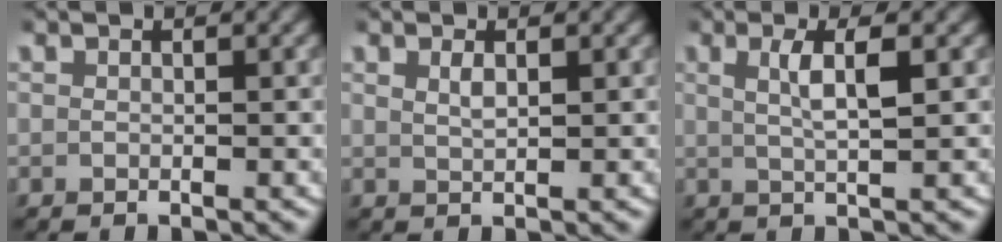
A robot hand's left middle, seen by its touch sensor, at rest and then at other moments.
{"total": 1.1, "force": [0.6, 0.2, 0.8], "torque": [-0.018, -0.005, 0.016]}
{"total": 2.7, "force": [0.8, 0.2, 2.6], "torque": [-0.047, -0.001, 0.016]}